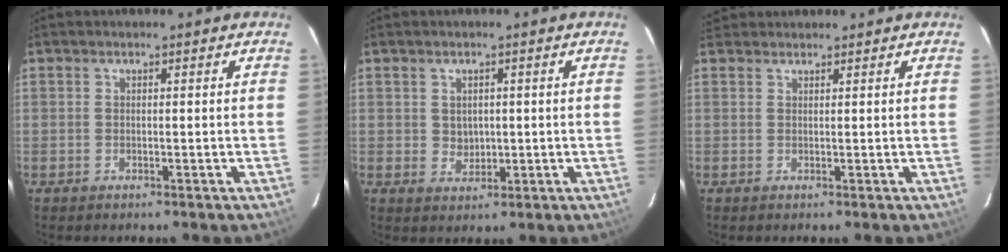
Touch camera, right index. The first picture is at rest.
{"total": 3.0, "force": [0.4, 2.7, 1.3], "torque": [-0.020, 0.003, 0.011]}
{"total": 2.7, "force": [2.4, 1.3, 0.3], "torque": [-0.004, 0.018, 0.041]}